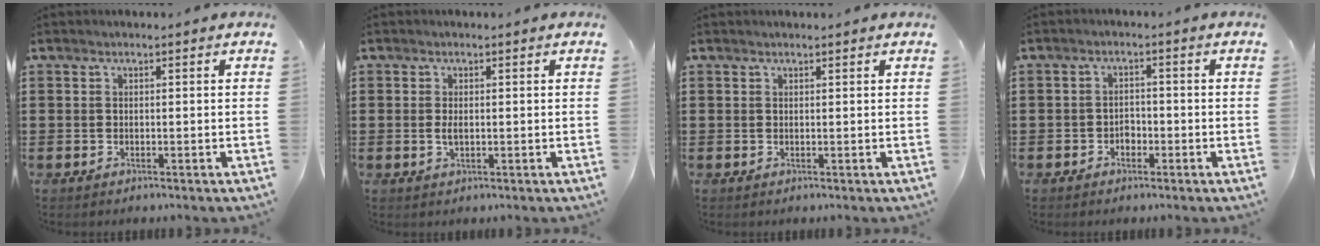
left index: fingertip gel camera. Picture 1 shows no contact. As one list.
[{"total": 1.5, "force": [0.1, 0.6, 1.4], "torque": [-0.028, 0.001, 0.001]}, {"total": 0.5, "force": [0.5, 0.0, 0.1], "torque": [-0.004, -0.001, 0.011]}, {"total": 1.5, "force": [-0.9, 1.1, 0.5], "torque": [-0.016, 0.001, -0.021]}]